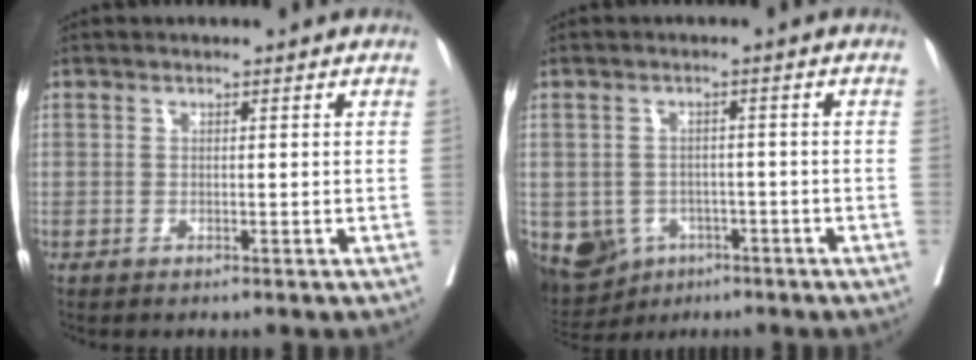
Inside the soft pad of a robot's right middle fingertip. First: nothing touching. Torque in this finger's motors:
{"motor_torque": [0.58, -0.42, 0.04, 0.07]}